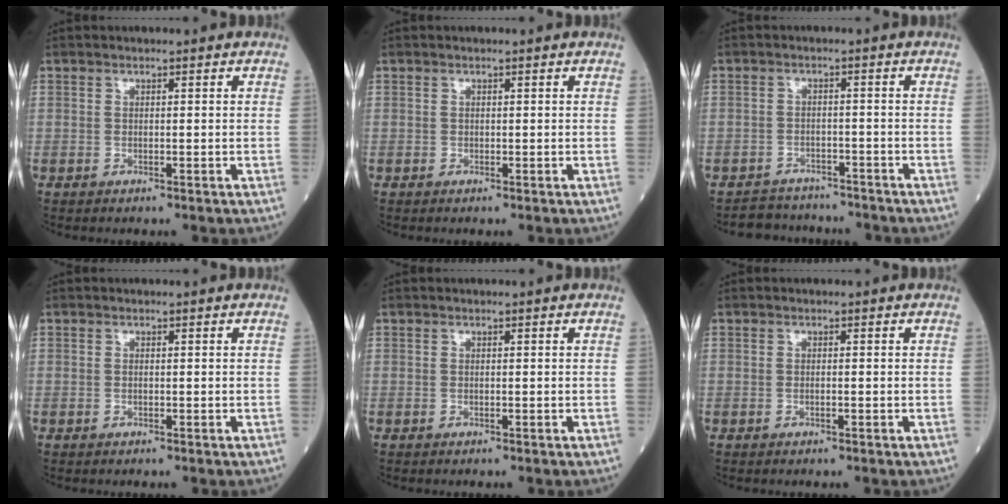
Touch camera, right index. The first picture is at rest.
{"total": 0.0}
{"total": 5.6, "force": [-5.1, 2.3, -0.6], "torque": [0.018, 0.019, -0.073]}
{"total": 0.0}
{"total": 0.0}
{"total": 0.7, "force": [-0.2, 0.1, 0.6], "torque": [-0.013, 0.000, -0.003]}